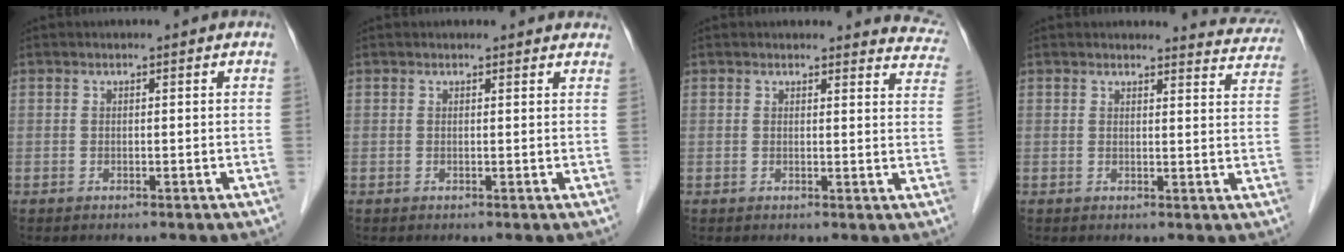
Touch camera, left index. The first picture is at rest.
{"total": 3.4, "force": [3.2, 1.0, 0.6], "torque": [-0.003, 0.005, 0.020]}
{"total": 6.9, "force": [6.7, 1.5, 0.0], "torque": [0.034, -0.039, 0.033]}
{"total": 6.2, "force": [6.1, 0.7, -0.3], "torque": [0.012, -0.031, 0.046]}